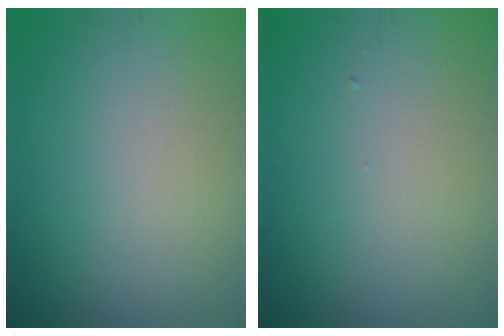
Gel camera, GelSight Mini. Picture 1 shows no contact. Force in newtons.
{"total": 0.0}